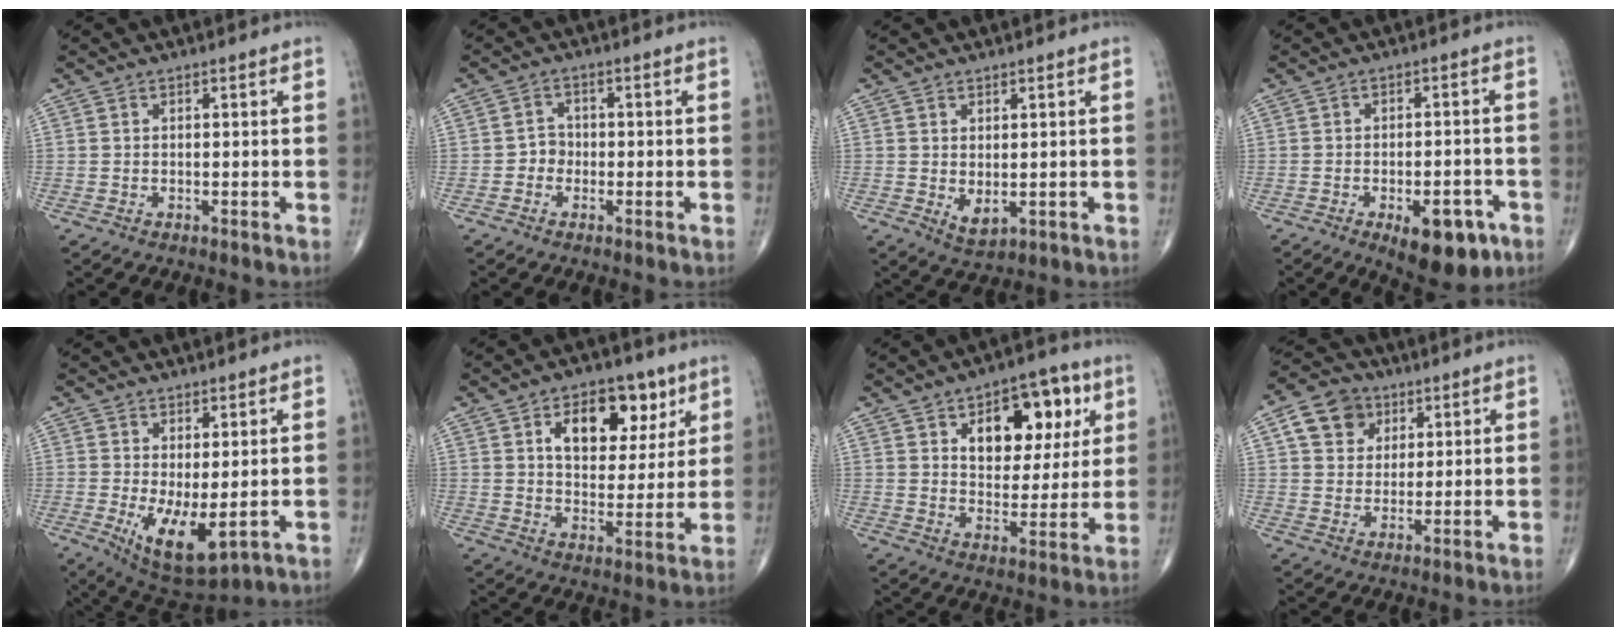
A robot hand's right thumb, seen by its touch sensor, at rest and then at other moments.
{"total": 2.4, "force": [-0.9, 2.0, 0.8], "torque": [0.003, 0.009, -0.025]}
{"total": 2.5, "force": [0.0, 1.4, 2.2], "torque": [-0.033, -0.007, 0.009]}
{"total": 10.6, "force": [-5.1, 4.7, 7.9], "torque": [-0.088, 0.017, -0.062]}
{"total": 9.2, "force": [-1.2, 3.7, 8.4], "torque": [-0.141, -0.022, 0.000]}
{"total": 13.8, "force": [6.1, 8.3, 9.1], "torque": [-0.094, -0.021, 0.099]}
{"total": 15.3, "force": [6.1, 8.8, 10.8], "torque": [-0.101, -0.019, 0.094]}
{"total": 8.7, "force": [3.5, 7.0, 3.7], "torque": [-0.041, -0.007, 0.058]}